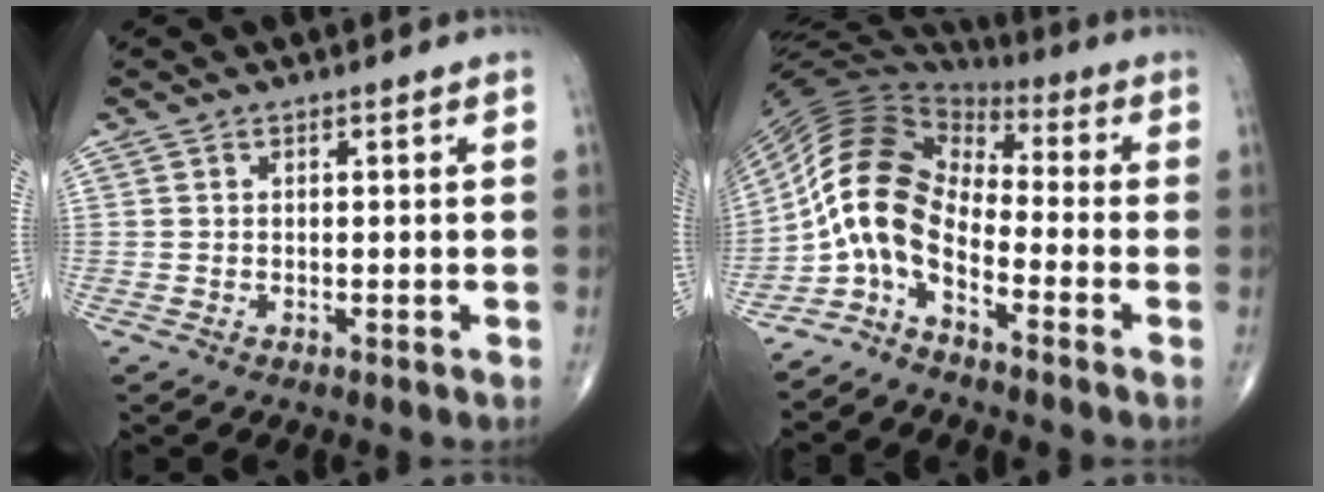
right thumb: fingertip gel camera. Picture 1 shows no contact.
{"total": 11.1, "force": [-4.3, 5.7, 8.6], "torque": [-0.157, 0.067, -0.097]}